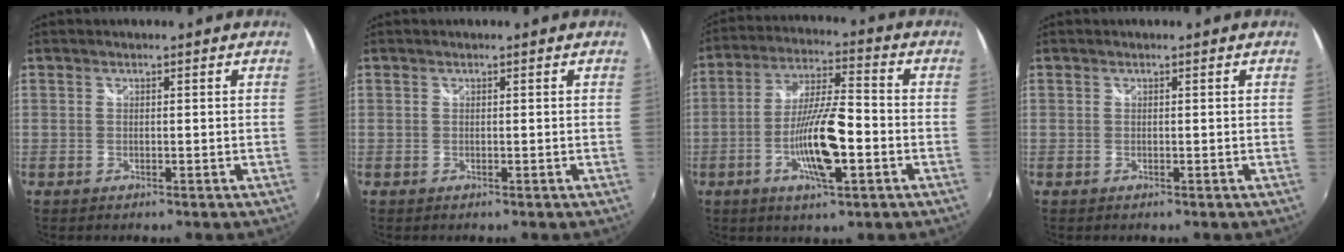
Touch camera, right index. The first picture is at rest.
{"total": 0.0}
{"total": 12.5, "force": [-4.1, 2.6, 11.5], "torque": [-0.227, -0.006, -0.074]}
{"total": 0.0}